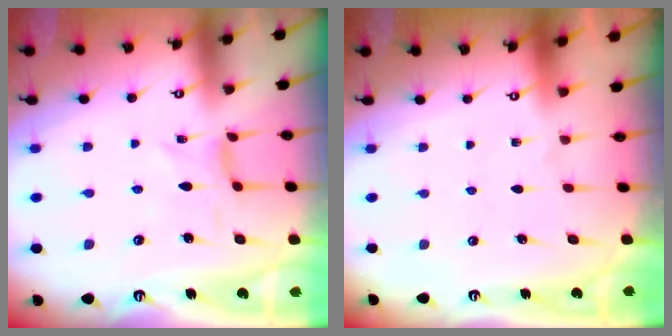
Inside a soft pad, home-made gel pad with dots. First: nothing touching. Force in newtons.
{"total": 0.0}